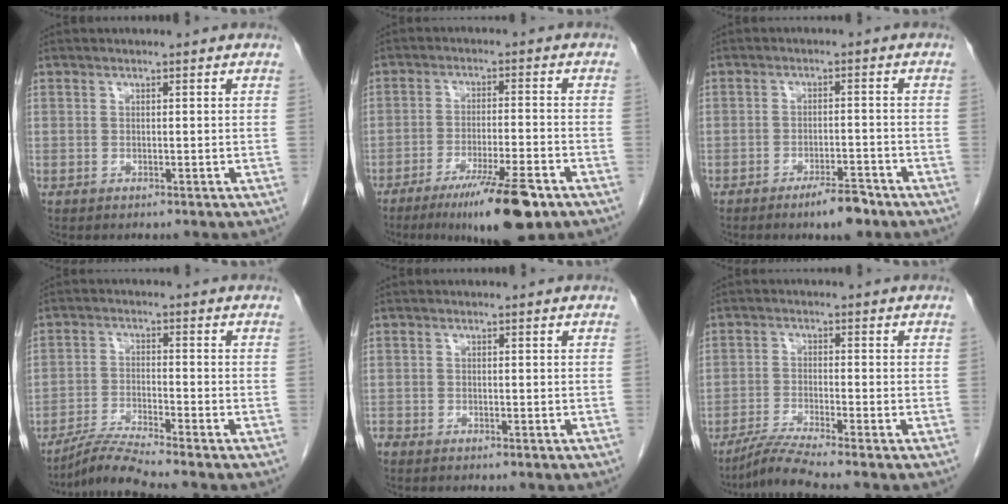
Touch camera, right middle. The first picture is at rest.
{"total": 11.3, "force": [-7.2, 1.0, 8.7], "torque": [-0.139, -0.025, -0.113]}
{"total": 4.6, "force": [-3.5, 0.9, 2.9], "torque": [-0.047, -0.001, -0.055]}
{"total": 5.9, "force": [-5.2, -1.8, 1.9], "torque": [-0.042, -0.024, -0.101]}
{"total": 0.8, "force": [-0.8, 0.2, 0.1], "torque": [-0.007, -0.001, -0.016]}
{"total": 5.2, "force": [-4.4, -1.6, 2.3], "torque": [-0.049, -0.025, -0.088]}